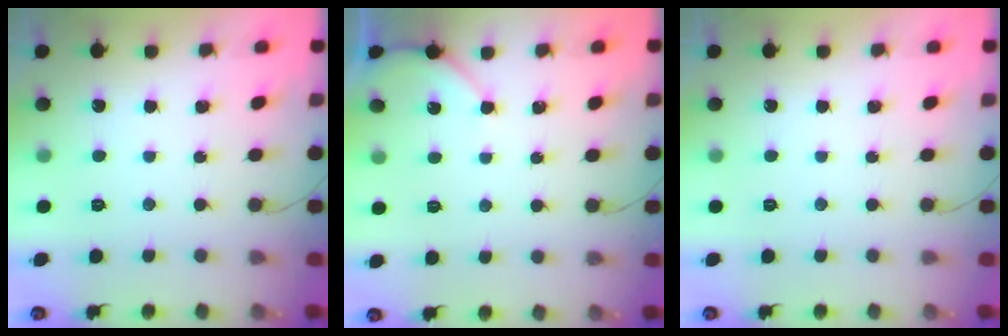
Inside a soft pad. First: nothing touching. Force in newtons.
{"total": 4.0, "press": 3.9, "slide": 0.7}
{"total": 0.0}